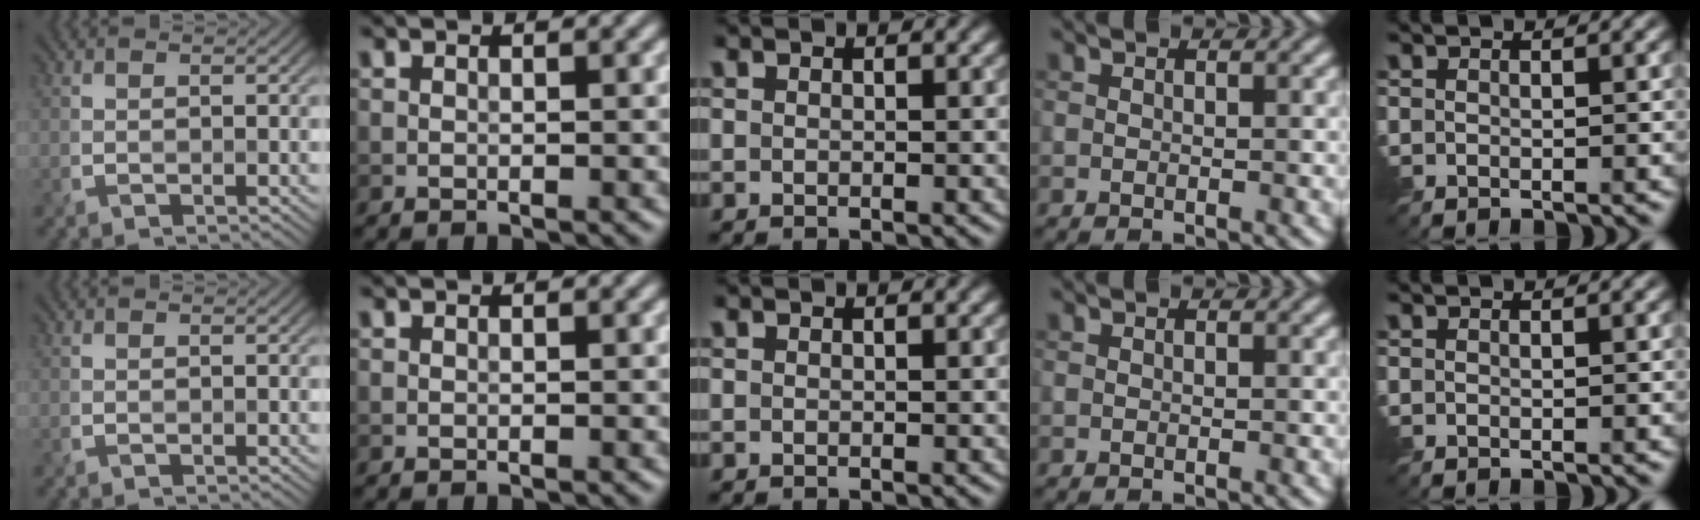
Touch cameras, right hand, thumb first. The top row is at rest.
{}